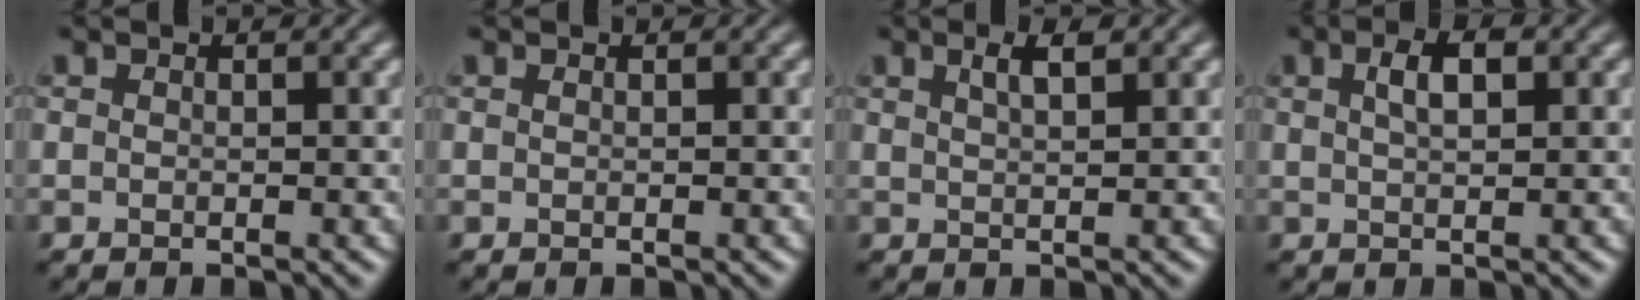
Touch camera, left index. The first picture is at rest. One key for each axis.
{"total": 0.0}
{"total": 2.0, "fx": 1.1, "fy": 0.5, "fz": 1.5, "tx": -0.023, "ty": 0.005, "tz": 0.019}
{"total": 2.6, "fx": 0.9, "fy": 1.0, "fz": 2.2, "tx": -0.039, "ty": 0.006, "tz": 0.017}